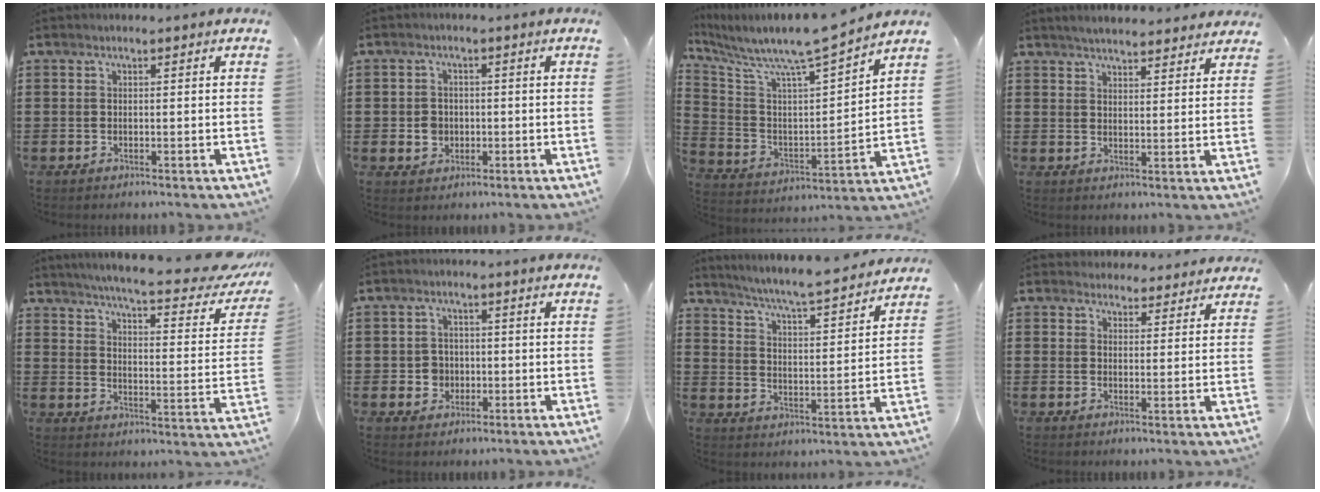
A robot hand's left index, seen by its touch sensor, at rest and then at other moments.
{"total": 2.8, "force": [-0.4, 2.5, 1.1], "torque": [-0.029, 0.005, -0.011]}
{"total": 7.7, "force": [7.1, -0.3, 3.1], "torque": [-0.096, -0.063, 0.110]}
{"total": 3.8, "force": [3.7, 0.2, 0.7], "torque": [-0.024, -0.010, 0.068]}
{"total": 6.3, "force": [5.4, -0.4, 3.3], "torque": [-0.078, -0.045, 0.087]}
{"total": 3.1, "force": [-0.5, 2.9, 1.0], "torque": [-0.030, 0.004, -0.014]}
{"total": 5.3, "force": [4.9, -0.6, 1.7], "torque": [-0.057, -0.044, 0.076]}
{"total": 3.5, "force": [3.3, 1.1, 0.0], "torque": [-0.012, -0.007, 0.063]}